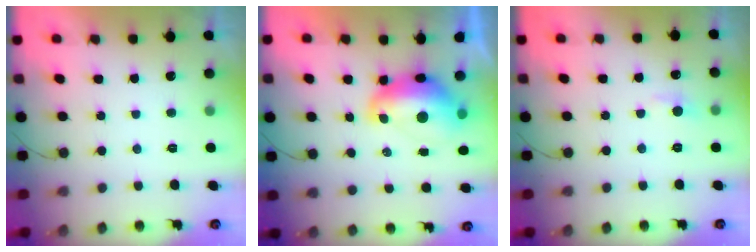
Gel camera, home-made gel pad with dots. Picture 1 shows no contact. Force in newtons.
{"total": 11.9, "press": 11.8, "slide": 0.9}
{"total": 6.3, "press": 6.3, "slide": 0.9}